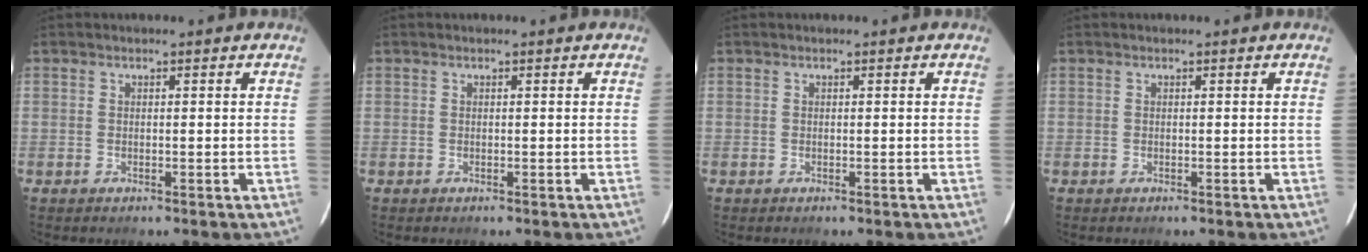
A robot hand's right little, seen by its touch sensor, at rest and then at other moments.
{"total": 0.0}
{"total": 0.0}
{"total": 0.0}